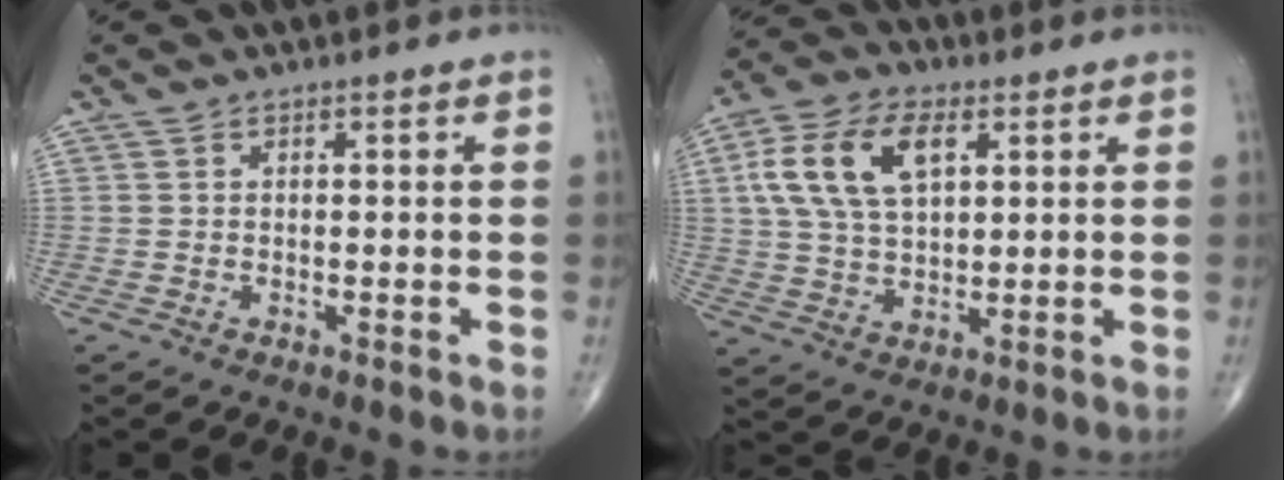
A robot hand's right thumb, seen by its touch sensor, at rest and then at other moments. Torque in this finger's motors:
{"motor_torque": [1.61, 2.01, 0.45, -0.28, 0.39]}